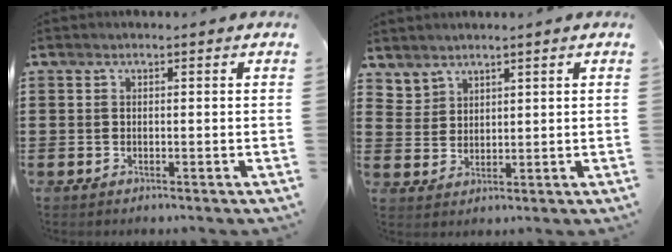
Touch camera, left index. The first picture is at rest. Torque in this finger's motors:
{"motor_torque": [-0.28, -0.18, -0.36, -0.14]}